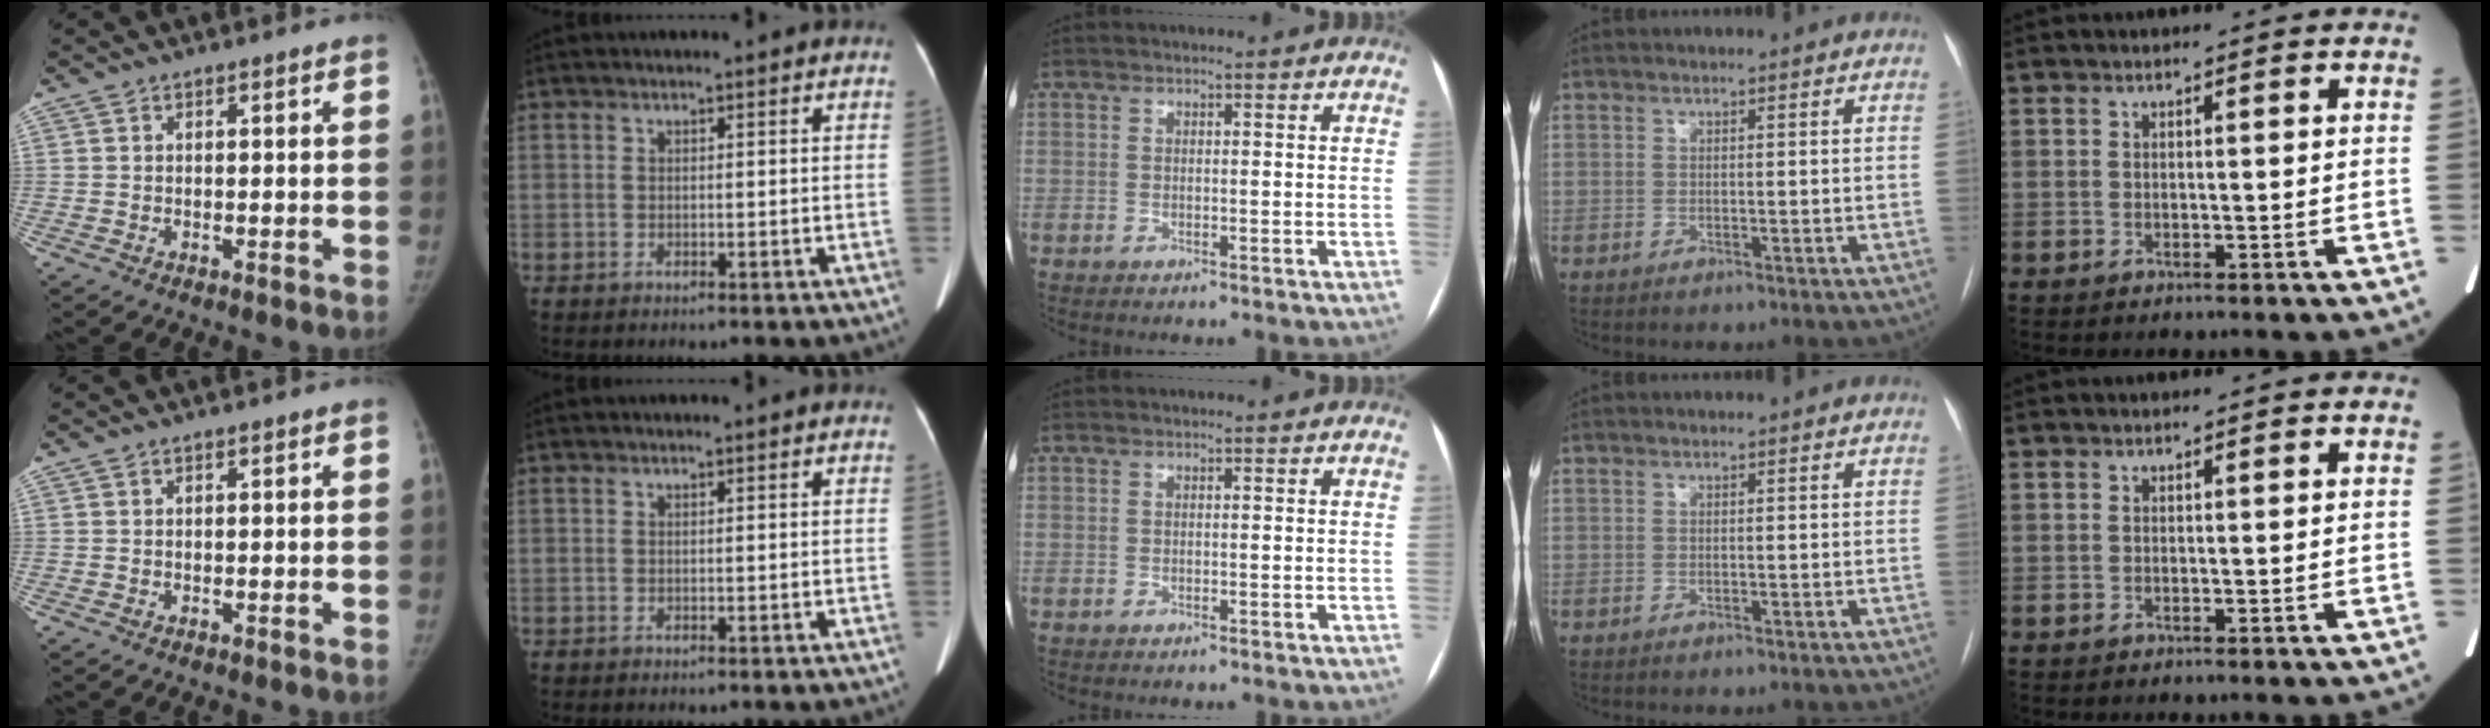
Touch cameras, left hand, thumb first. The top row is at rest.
{}